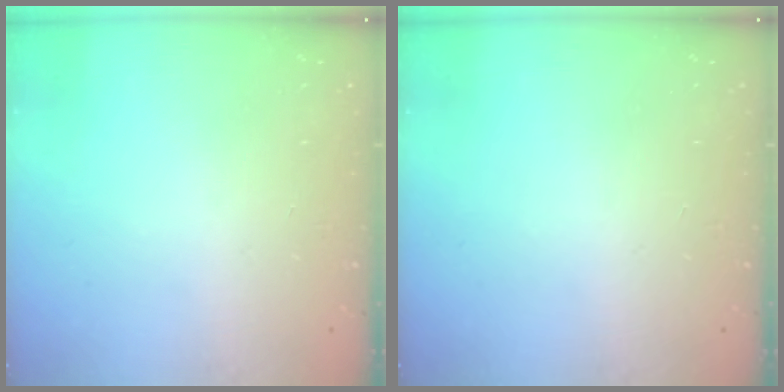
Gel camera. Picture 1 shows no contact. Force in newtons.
{"total": 0.0}